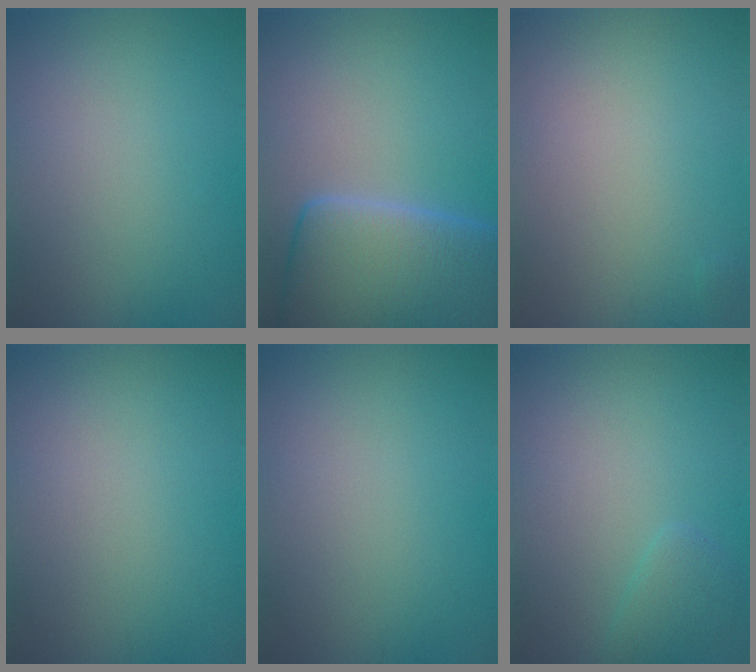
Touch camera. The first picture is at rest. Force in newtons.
{"total": 11.3, "press": 11.3, "slide": 1.0}
{"total": 0.0}
{"total": 0.0}
{"total": 0.0}
{"total": 1.5, "press": 1.5, "slide": 0.2}